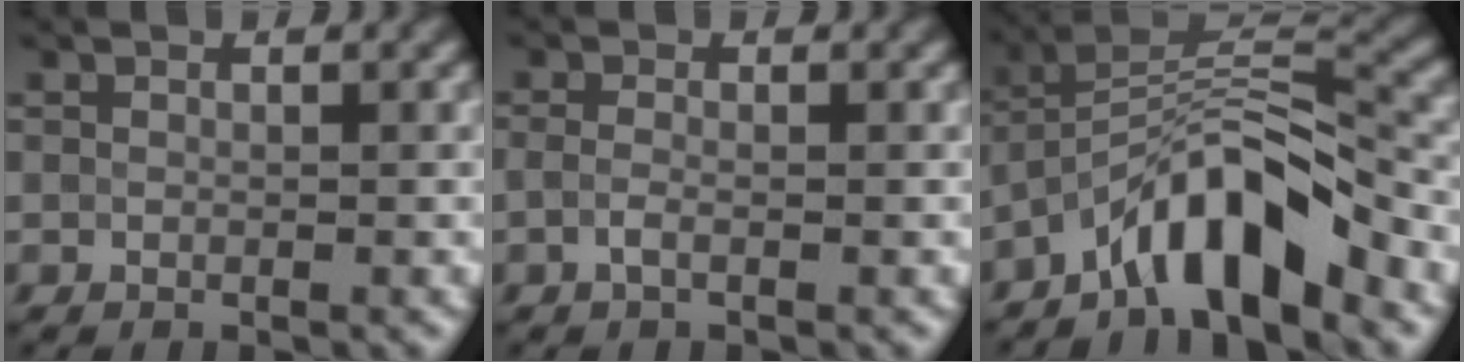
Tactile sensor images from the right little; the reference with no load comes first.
{"total": 1.1, "force": [-0.5, 0.4, 0.9], "torque": [-0.018, -0.002, -0.012]}
{"total": 7.6, "force": [-5.1, 2.1, 5.2], "torque": [-0.077, 0.016, -0.094]}